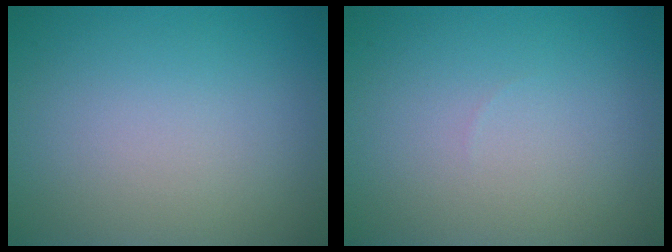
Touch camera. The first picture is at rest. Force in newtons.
{"total": 0.0}